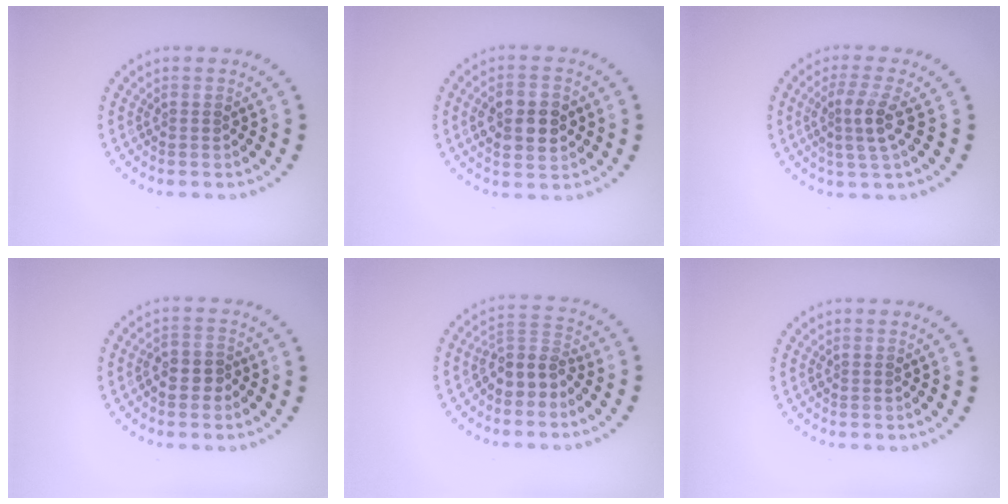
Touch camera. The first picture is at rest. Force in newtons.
{"total": 4.8, "press": 4.8, "slide": 0.2}
{"total": 2.9, "press": 2.5, "slide": 1.5}
{"total": 1.7, "press": 1.6, "slide": 0.8}
{"total": 3.4, "press": 2.8, "slide": 1.9}
{"total": 0.0}